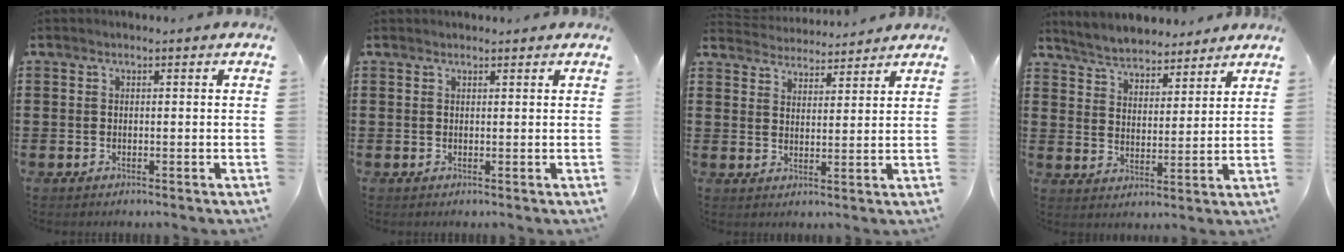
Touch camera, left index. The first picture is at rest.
{"total": 0.6, "force": [0.5, 0.2, 0.1], "torque": [-0.003, 0.000, 0.011]}
{"total": 4.2, "force": [4.1, 0.3, 0.0], "torque": [-0.015, -0.021, 0.075]}
{"total": 4.8, "force": [4.7, 0.5, 0.2], "torque": [-0.026, -0.023, 0.085]}